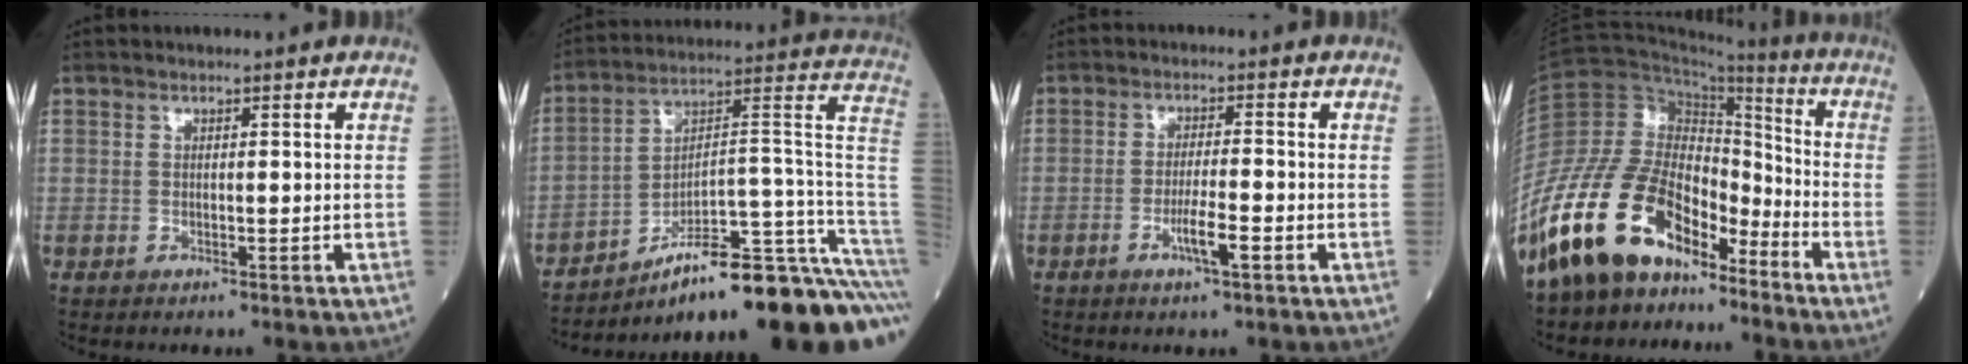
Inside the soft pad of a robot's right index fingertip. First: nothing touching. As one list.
[{"total": 24.0, "force": [-17.4, 1.5, 16.4], "torque": [-0.133, 0.044, -0.262]}, {"total": 4.0, "force": [-1.7, 0.2, 3.6], "torque": [-0.065, -0.004, -0.030]}, {"total": 16.6, "force": [-12.1, 7.9, 8.2], "torque": [-0.172, 0.039, -0.227]}]